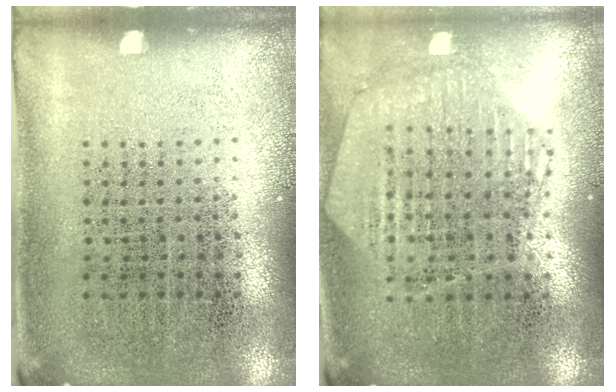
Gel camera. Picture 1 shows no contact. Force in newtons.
{"total": 1.1, "press": 1.1, "slide": 0.3}